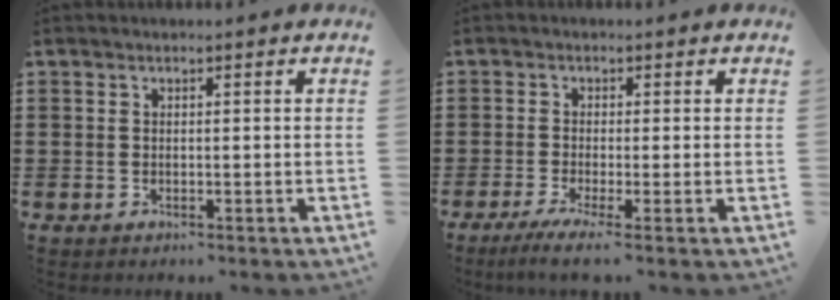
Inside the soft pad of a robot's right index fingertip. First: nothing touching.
{"total": 2.3, "force": [-1.4, -0.2, 1.9], "torque": [-0.041, -0.010, -0.025]}